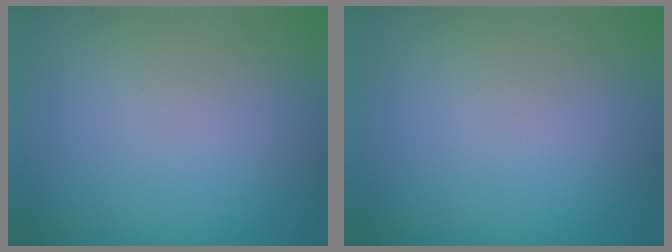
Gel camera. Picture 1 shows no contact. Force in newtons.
{"total": 0.0}